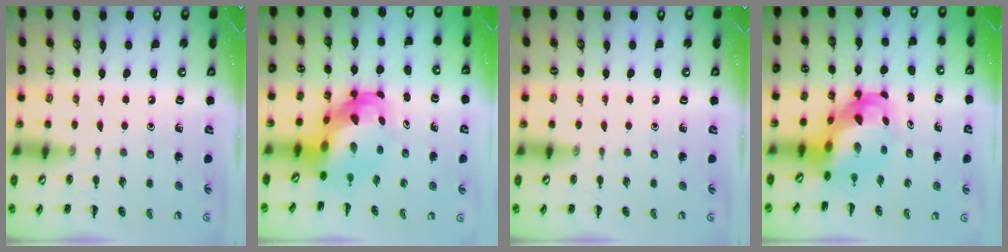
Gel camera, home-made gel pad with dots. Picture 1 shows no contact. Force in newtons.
{"total": 6.9, "press": 6.7, "slide": 1.8}
{"total": 0.0}
{"total": 6.4, "press": 6.1, "slide": 1.9}